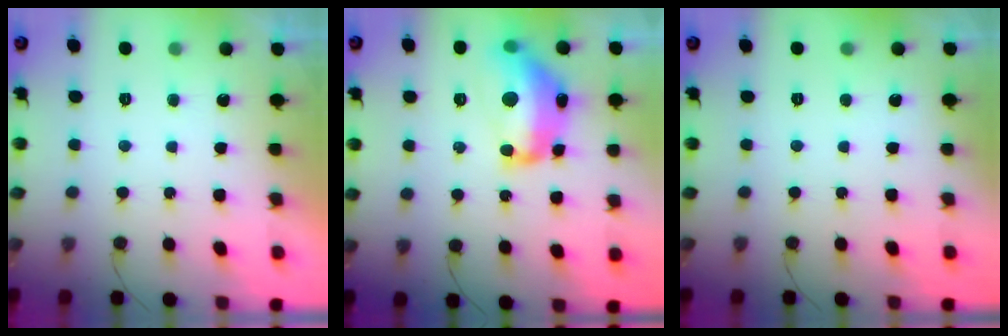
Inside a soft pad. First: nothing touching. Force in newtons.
{"total": 16.5, "press": 16.4, "slide": 1.3}
{"total": 0.0}